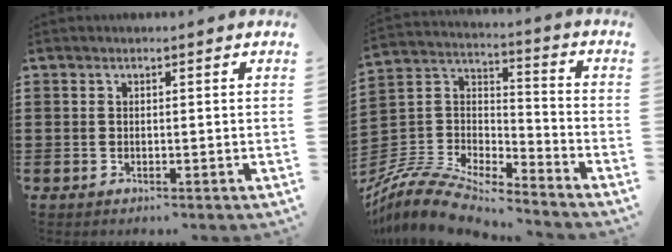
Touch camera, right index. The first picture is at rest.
{"total": 9.5, "force": [-8.8, 1.9, 3.0], "torque": [-0.084, 0.001, -0.181]}